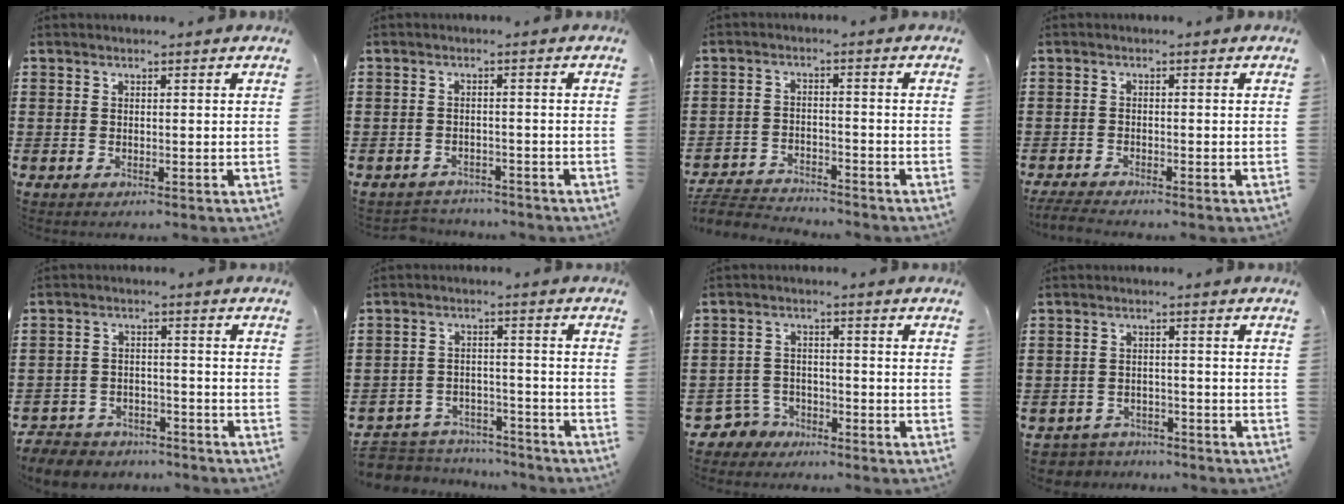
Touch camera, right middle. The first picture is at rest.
{"total": 2.1, "force": [-2.1, 0.4, -0.2], "torque": [-0.004, -0.001, -0.048]}
{"total": 3.7, "force": [-3.6, 0.6, 0.3], "torque": [-0.017, 0.000, -0.081]}
{"total": 2.1, "force": [-2.0, 0.0, 0.6], "torque": [-0.018, -0.004, -0.043]}
{"total": 5.0, "force": [-4.9, 1.1, 0.3], "torque": [-0.018, 0.007, -0.103]}
{"total": 5.3, "force": [-5.2, 1.1, -0.1], "torque": [-0.016, 0.008, -0.112]}
{"total": 3.7, "force": [-3.3, 1.6, 0.4], "torque": [-0.038, -0.005, -0.076]}
{"total": 3.2, "force": [-3.2, 0.6, -0.3], "torque": [-0.004, -0.001, -0.070]}